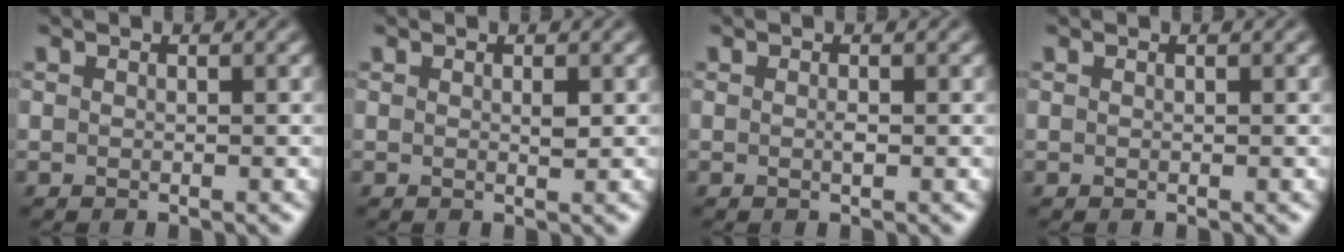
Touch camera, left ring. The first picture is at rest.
{"total": 0.6, "force": [0.1, 0.1, 0.6], "torque": [-0.009, -0.001, 0.002]}
{"total": 0.5, "force": [0.0, 0.1, 0.5], "torque": [-0.012, 0.000, 0.000]}
{"total": 0.0}